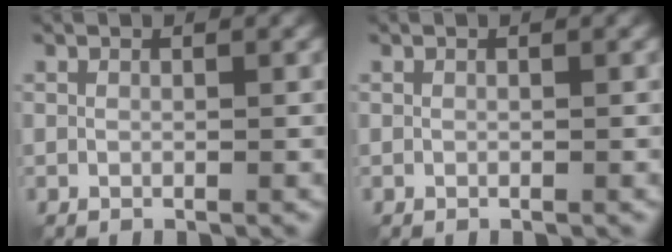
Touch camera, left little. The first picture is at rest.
{"total": 0.0}